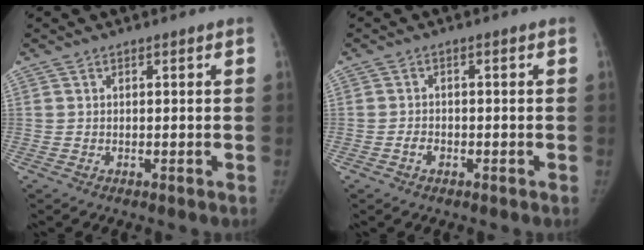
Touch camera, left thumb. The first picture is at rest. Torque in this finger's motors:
{"motor_torque": [-0.08, -0.12, 0.15, 0.36, -0.02]}